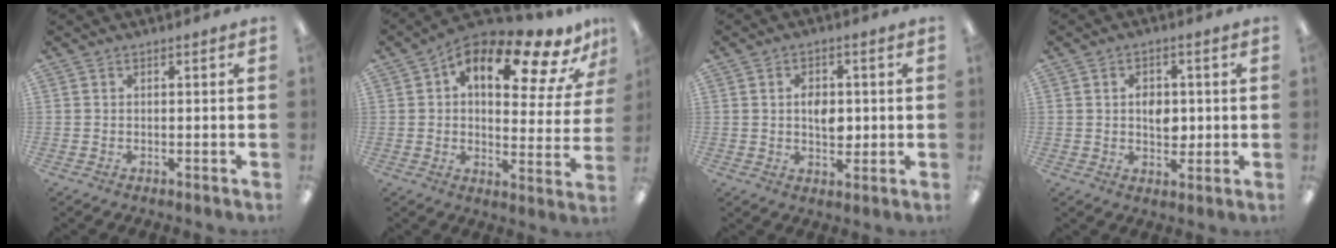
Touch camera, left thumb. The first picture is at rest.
{"total": 16.6, "force": [9.8, 6.7, 11.6], "torque": [-0.175, -0.056, 0.158]}
{"total": 5.2, "force": [0.5, 3.5, 3.8], "torque": [-0.058, 0.003, 0.006]}
{"total": 5.0, "force": [0.5, 3.6, 3.4], "torque": [-0.044, 0.000, 0.005]}